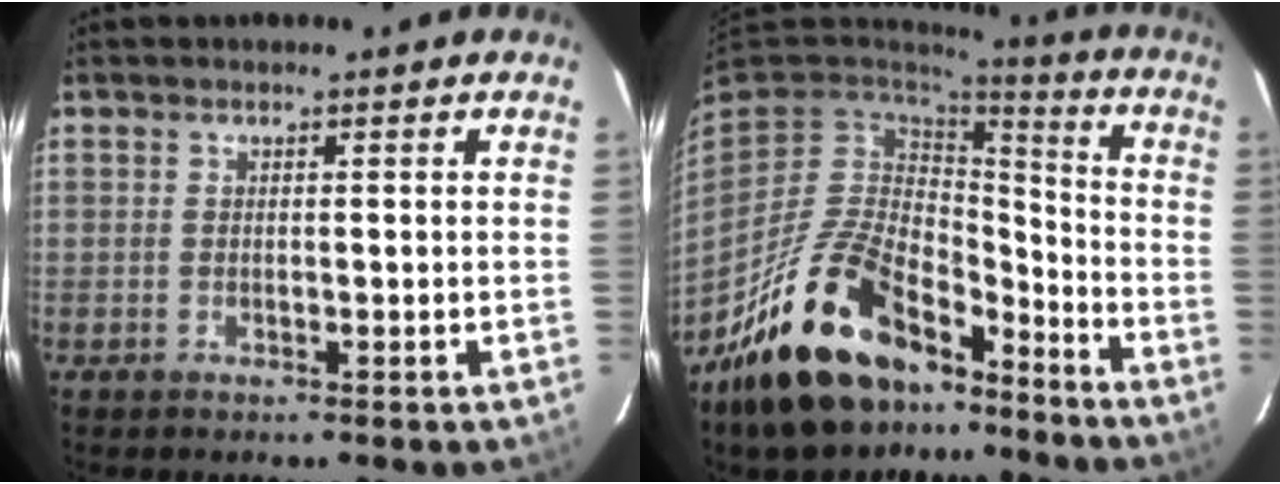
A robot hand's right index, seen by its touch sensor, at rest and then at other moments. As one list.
[{"total": 22.6, "force": [-15.2, 10.7, 12.8], "torque": [-0.258, 0.002, -0.241]}]